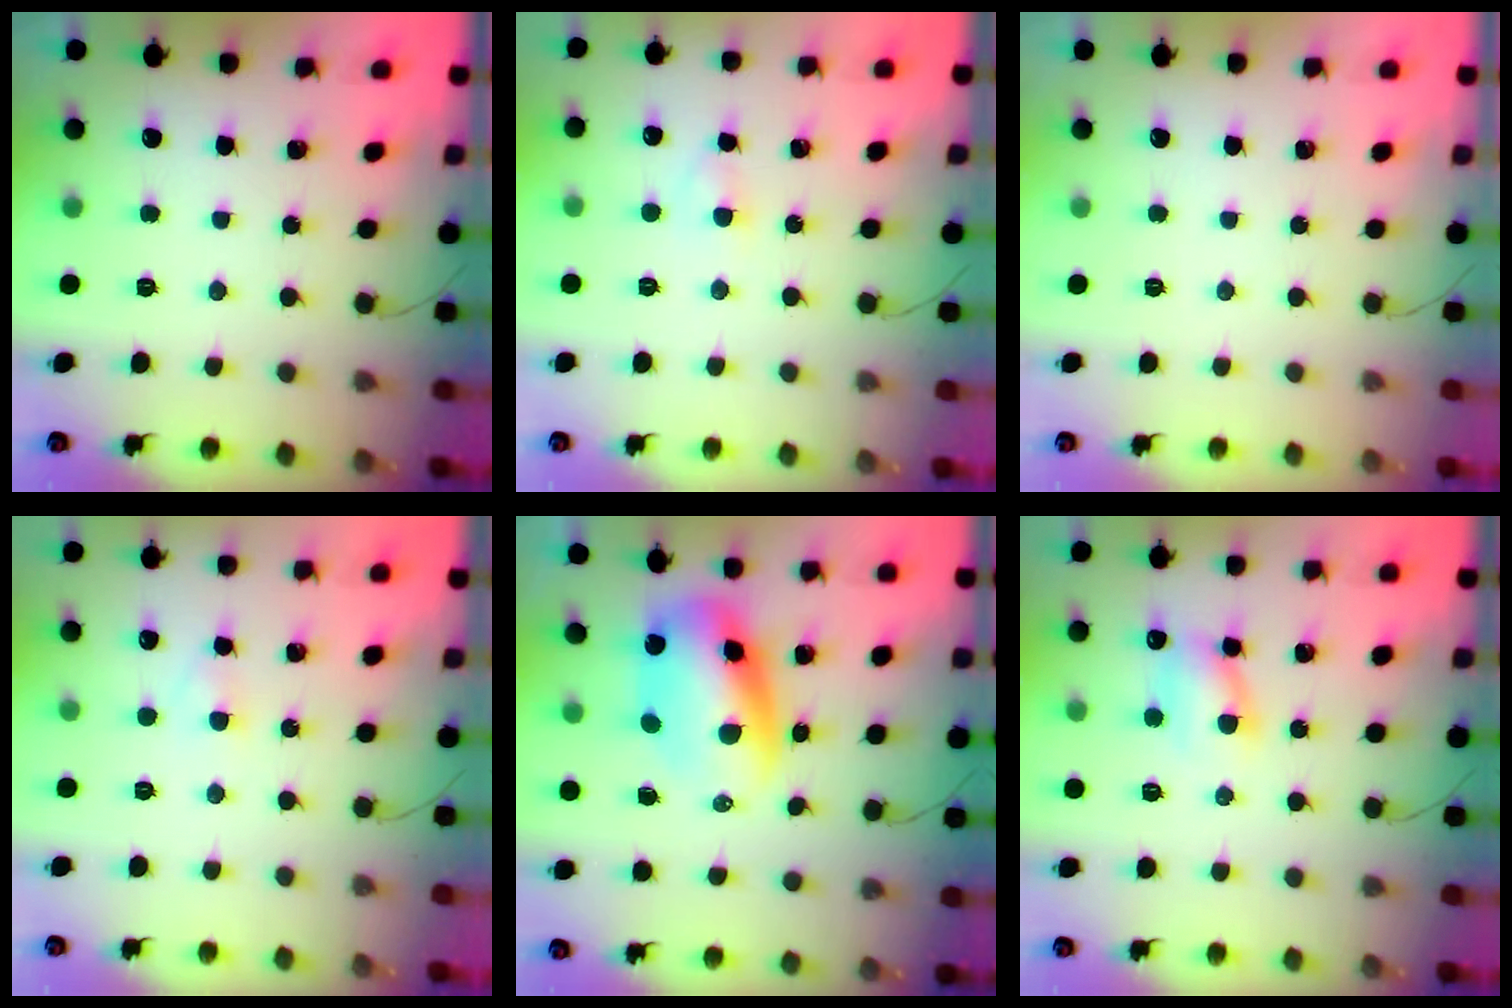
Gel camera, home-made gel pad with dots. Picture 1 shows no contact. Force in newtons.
{"total": 2.2, "press": 2.0, "slide": 1.0}
{"total": 0.0}
{"total": 1.9, "press": 1.7, "slide": 0.8}
{"total": 11.2, "press": 10.8, "slide": 3.0}
{"total": 7.6, "press": 7.5, "slide": 0.6}